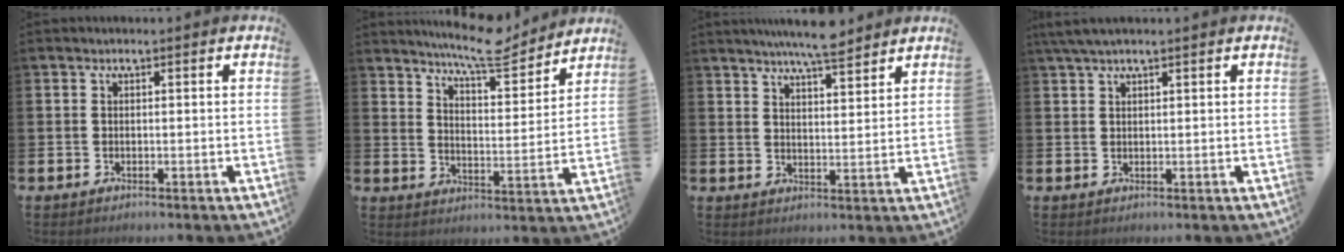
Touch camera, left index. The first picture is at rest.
{"total": 8.8, "force": [8.2, 0.9, 3.0], "torque": [-0.066, -0.049, 0.145]}
{"total": 6.4, "force": [6.1, 0.1, 1.8], "torque": [-0.041, -0.026, 0.109]}
{"total": 2.4, "force": [1.8, 0.4, 1.5], "torque": [-0.040, 0.006, 0.034]}